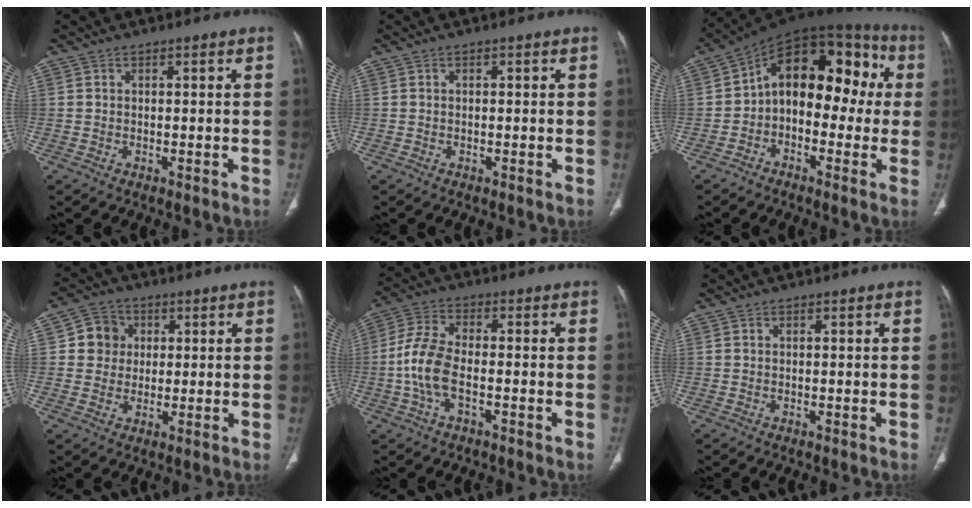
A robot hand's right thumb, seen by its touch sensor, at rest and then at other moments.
{"total": 0.0}
{"total": 17.8, "force": [0.6, 10.8, 14.2], "torque": [-0.153, 0.061, -0.007]}
{"total": 6.5, "force": [1.2, 6.1, 1.7], "torque": [0.003, 0.004, 0.015]}
{"total": 8.8, "force": [-2.1, 4.2, 7.5], "torque": [-0.172, 0.024, -0.044]}
{"total": 0.0}